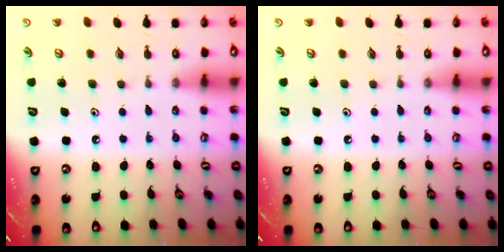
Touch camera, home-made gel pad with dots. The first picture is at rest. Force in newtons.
{"total": 0.0}